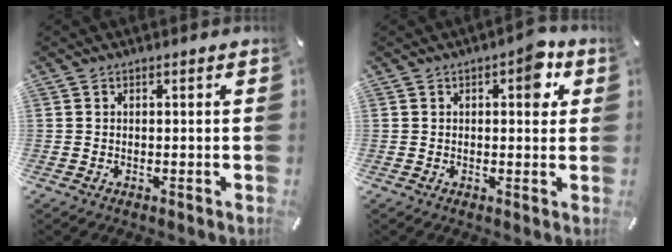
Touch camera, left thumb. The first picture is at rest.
{"total": 6.8, "force": [2.1, 3.5, 5.5], "torque": [-0.048, -0.010, 0.021]}